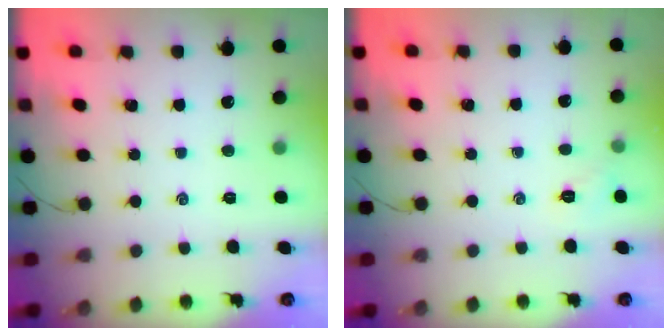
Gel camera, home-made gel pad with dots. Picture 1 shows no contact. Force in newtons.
{"total": 5.0, "press": 4.8, "slide": 1.5}